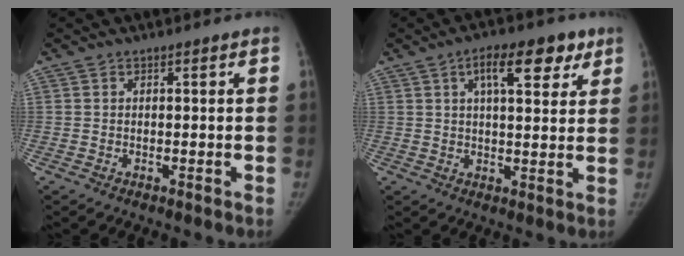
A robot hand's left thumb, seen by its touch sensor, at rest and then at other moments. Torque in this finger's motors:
{"motor_torque": [0.09, 0.09, 0.42, 0.41, 0.19]}